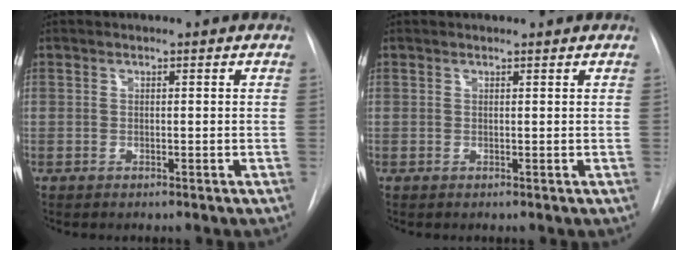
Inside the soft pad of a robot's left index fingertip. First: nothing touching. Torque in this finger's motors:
{"motor_torque": [0.20, -0.02, -0.18, 0.00]}